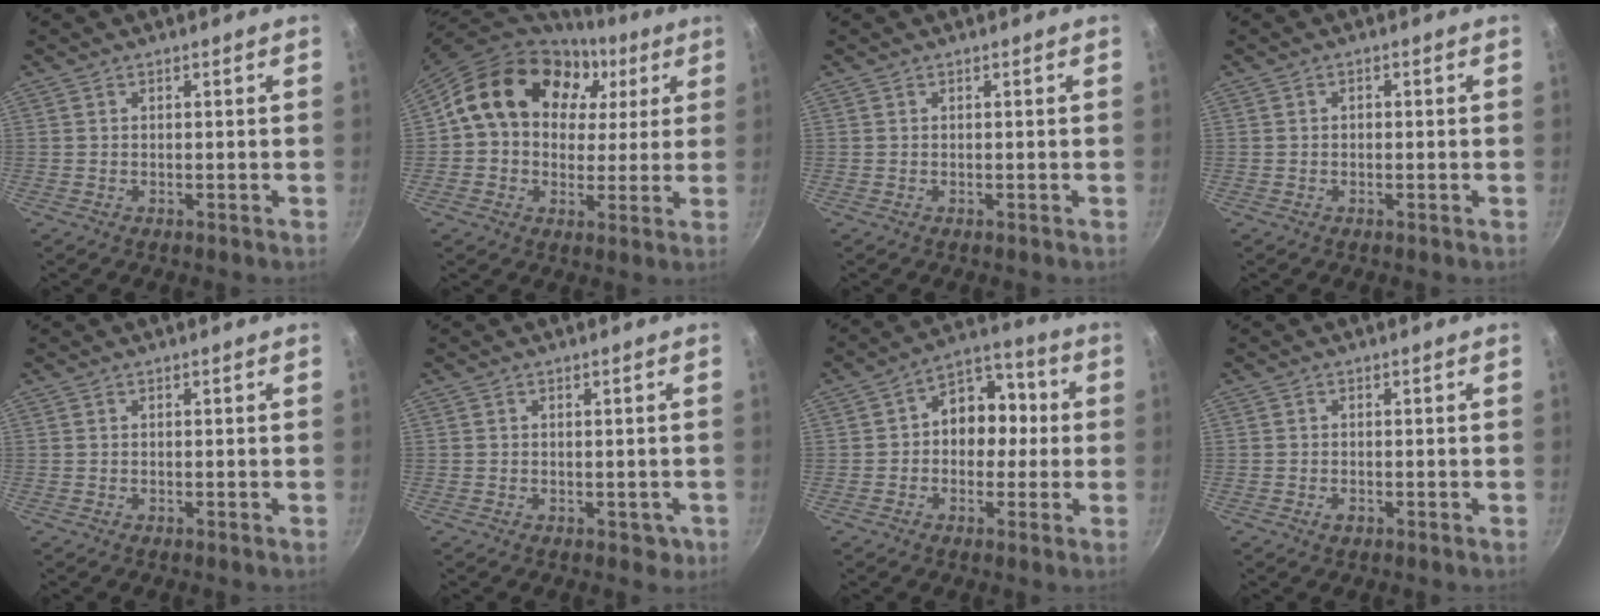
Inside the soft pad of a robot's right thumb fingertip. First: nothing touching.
{"total": 20.4, "force": [6.4, 15.8, 11.3], "torque": [-0.169, 0.027, 0.098]}
{"total": 0.0}
{"total": 0.9, "force": [0.0, 0.7, 0.6], "torque": [-0.008, 0.006, -0.002]}
{"total": 0.0}
{"total": 2.5, "force": [-0.6, 2.1, 1.3], "torque": [-0.008, 0.007, 0.000]}
{"total": 11.2, "force": [0.2, 8.7, 7.1], "torque": [-0.039, 0.035, -0.015]}
{"total": 1.3, "force": [-0.6, 0.9, 0.7], "torque": [-0.012, 0.000, -0.012]}